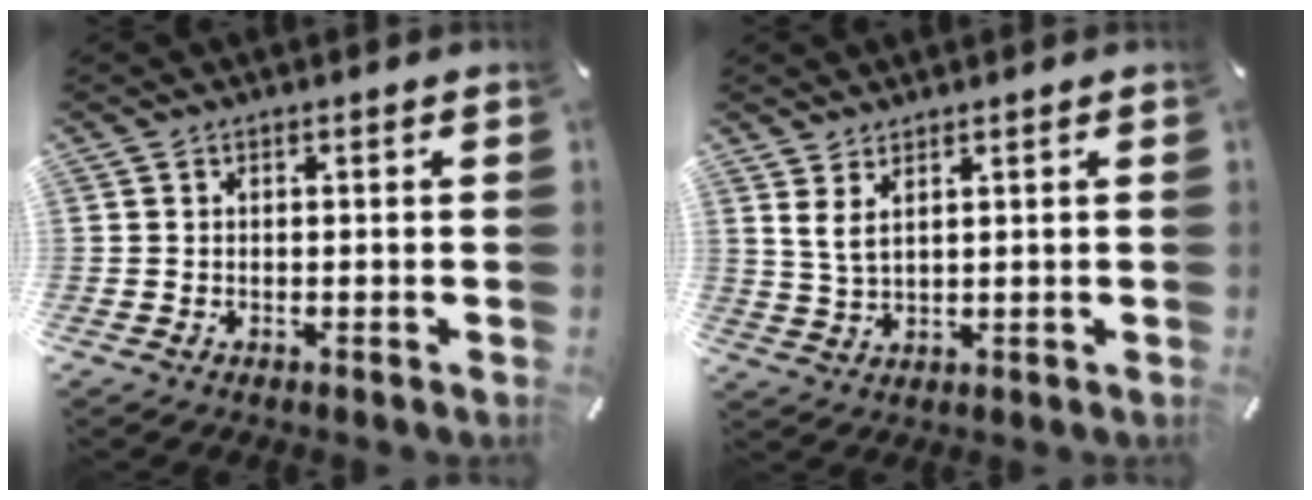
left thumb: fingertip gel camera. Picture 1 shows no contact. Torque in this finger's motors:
{"motor_torque": [-0.23, -0.22, 0.20, 0.12, 0.02]}